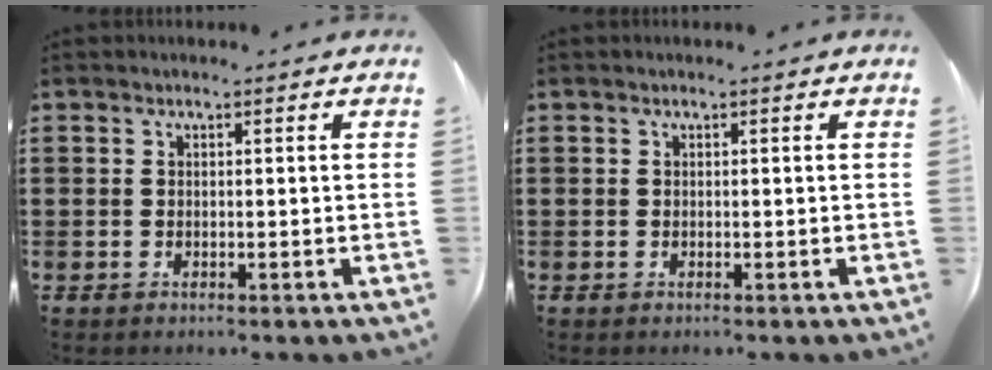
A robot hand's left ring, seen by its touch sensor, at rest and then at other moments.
{"total": 0.0}